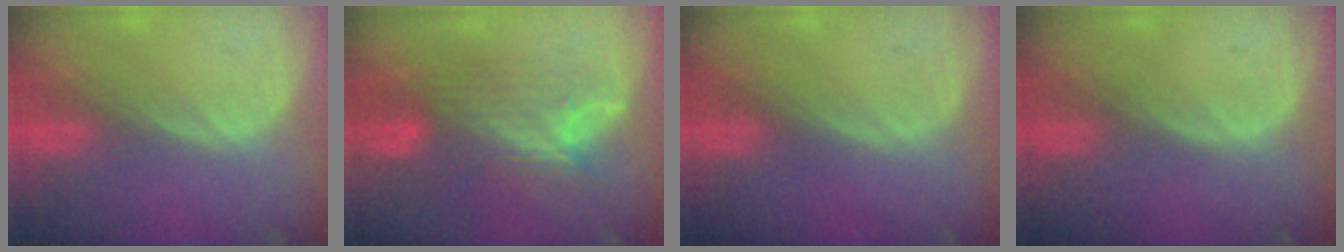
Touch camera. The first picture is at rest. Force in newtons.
{"total": 7.7, "press": 7.4, "slide": 2.2}
{"total": 0.0}
{"total": 0.0}